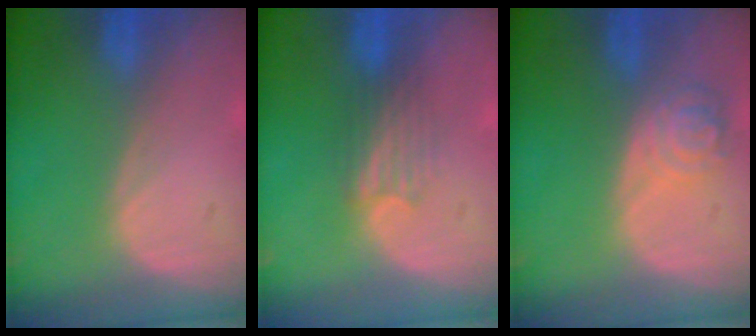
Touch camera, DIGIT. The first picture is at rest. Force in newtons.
{"total": 3.2, "press": 2.9, "slide": 1.4}
{"total": 4.7, "press": 4.2, "slide": 2.1}